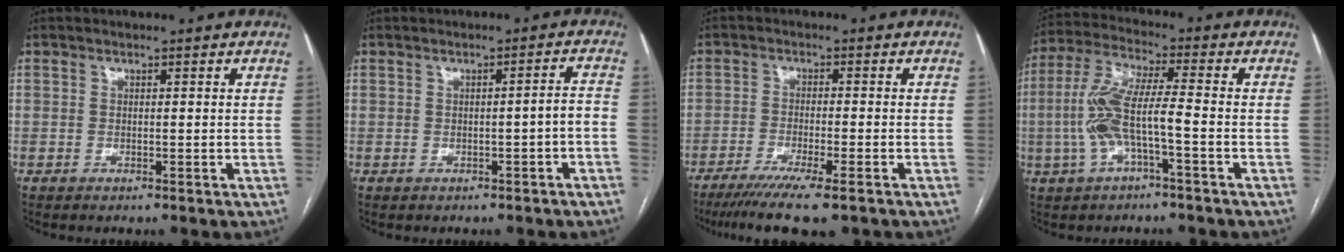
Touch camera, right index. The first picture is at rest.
{"total": 2.5, "force": [-1.0, 0.2, 2.3], "torque": [-0.027, 0.009, -0.014]}
{"total": 9.4, "force": [-6.8, 0.4, 6.5], "torque": [-0.101, -0.021, -0.104]}
{"total": 9.4, "force": [-2.2, 1.4, 9.1], "torque": [-0.204, 0.019, -0.045]}